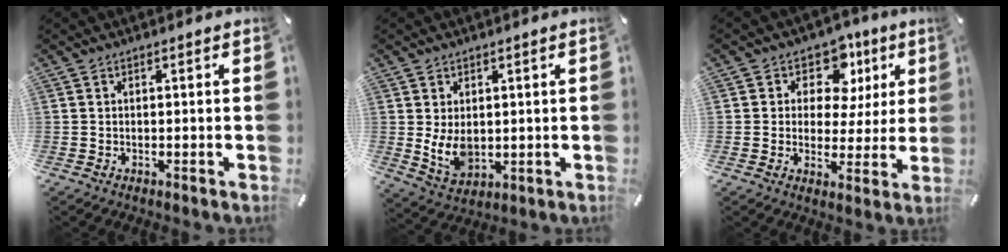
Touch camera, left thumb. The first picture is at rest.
{"total": 6.9, "force": [0.9, 5.0, 4.6], "torque": [-0.095, -0.009, 0.017]}
{"total": 10.3, "force": [4.6, 7.9, 4.8], "torque": [-0.068, -0.026, 0.081]}